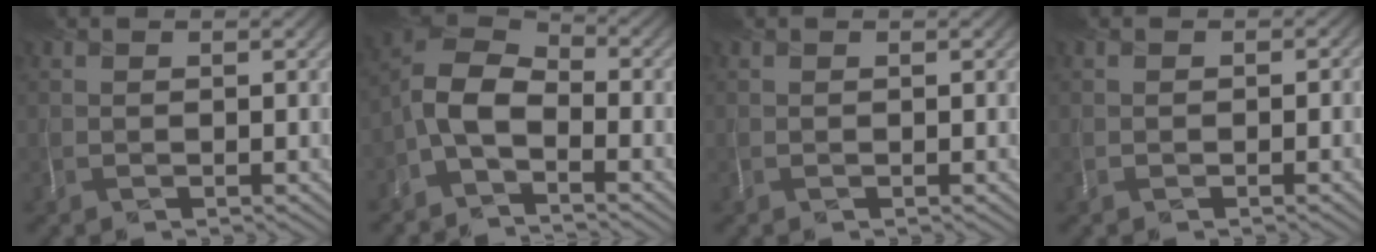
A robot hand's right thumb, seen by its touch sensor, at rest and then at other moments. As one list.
[{"total": 6.1, "force": [-2.9, 3.3, 4.2], "torque": [-0.091, 0.004, -0.071]}, {"total": 0.0}, {"total": 0.7, "force": [-0.2, 0.7, -0.1], "torque": [0.006, -0.004, 0.001]}]